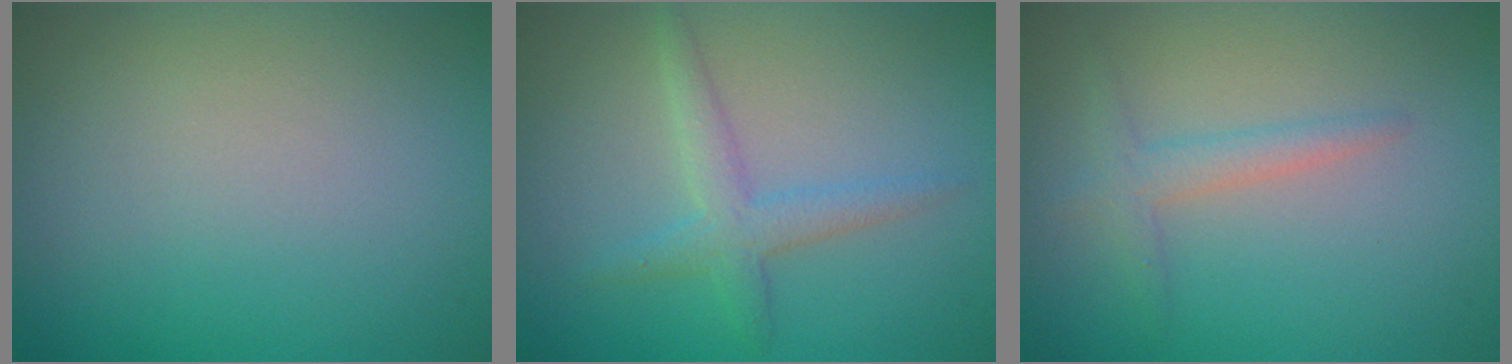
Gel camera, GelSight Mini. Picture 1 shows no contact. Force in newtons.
{"total": 2.4, "press": 2.4, "slide": 0.2}
{"total": 1.8, "press": 1.8, "slide": 0.1}